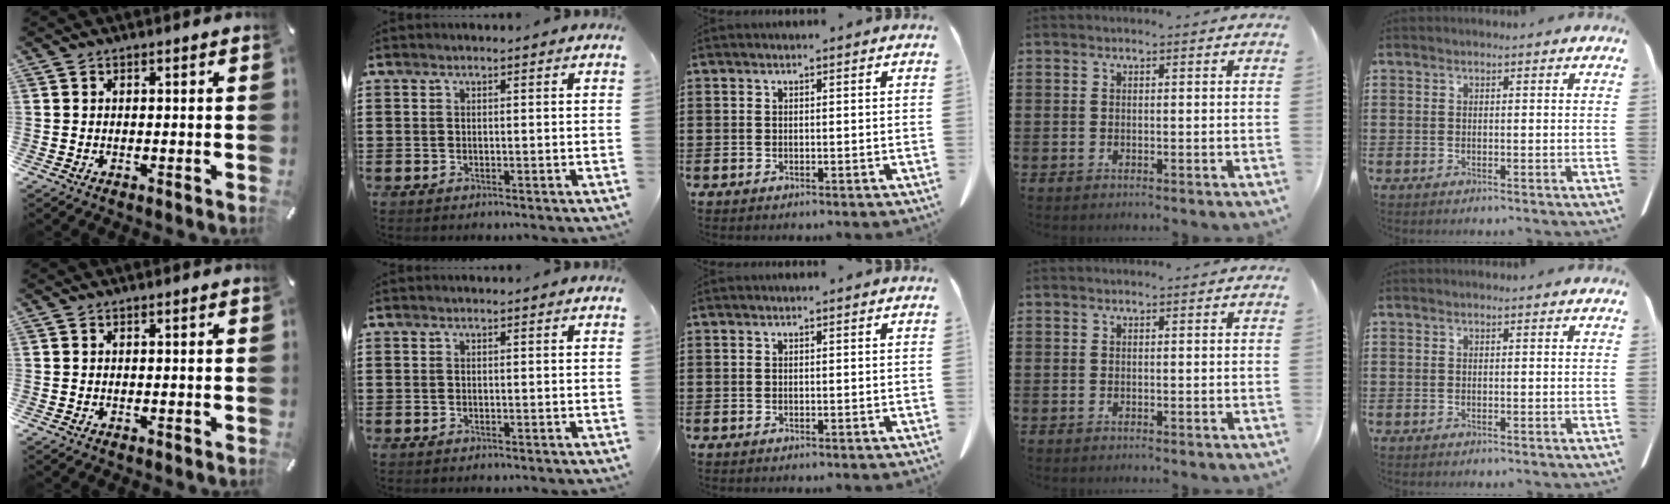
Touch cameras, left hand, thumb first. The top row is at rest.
{}